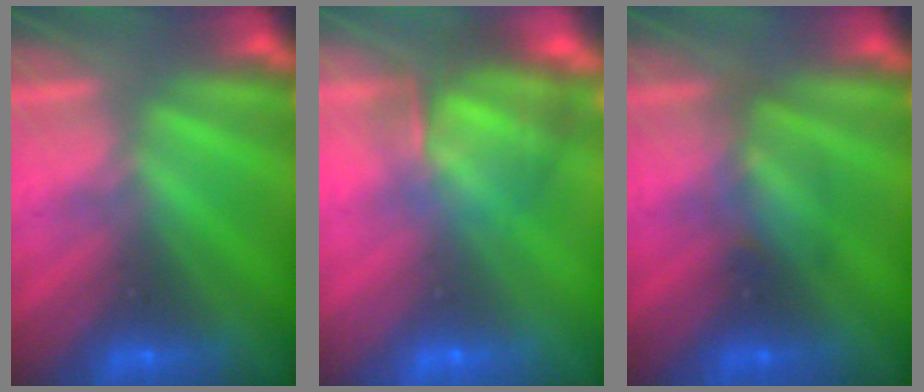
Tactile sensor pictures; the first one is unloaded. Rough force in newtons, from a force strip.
{"total": 7.1}
{"total": 2.4}